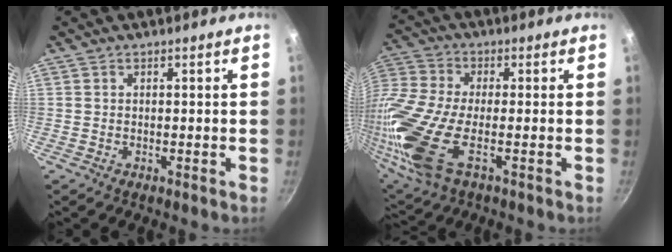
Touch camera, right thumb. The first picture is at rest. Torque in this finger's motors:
{"motor_torque": [0.81, 0.73, 2.77, 0.00, 0.36]}